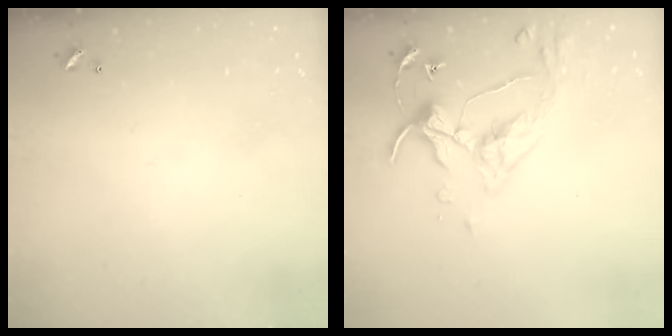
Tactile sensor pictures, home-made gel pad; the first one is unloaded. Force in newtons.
{"total": 4.8, "press": 4.7, "slide": 1.0}